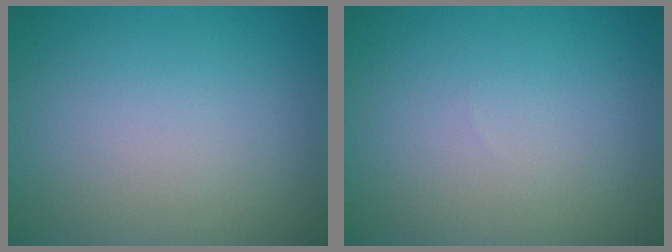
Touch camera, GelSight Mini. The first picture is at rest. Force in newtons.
{"total": 0.0}